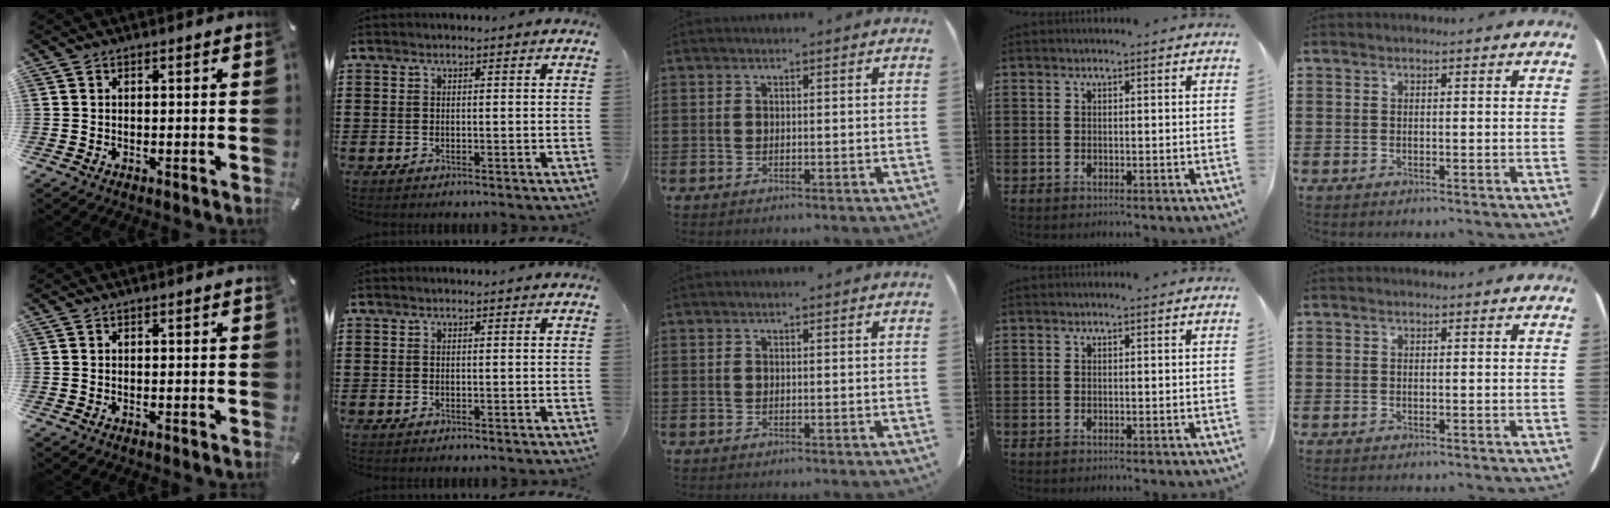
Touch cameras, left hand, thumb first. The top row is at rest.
{}